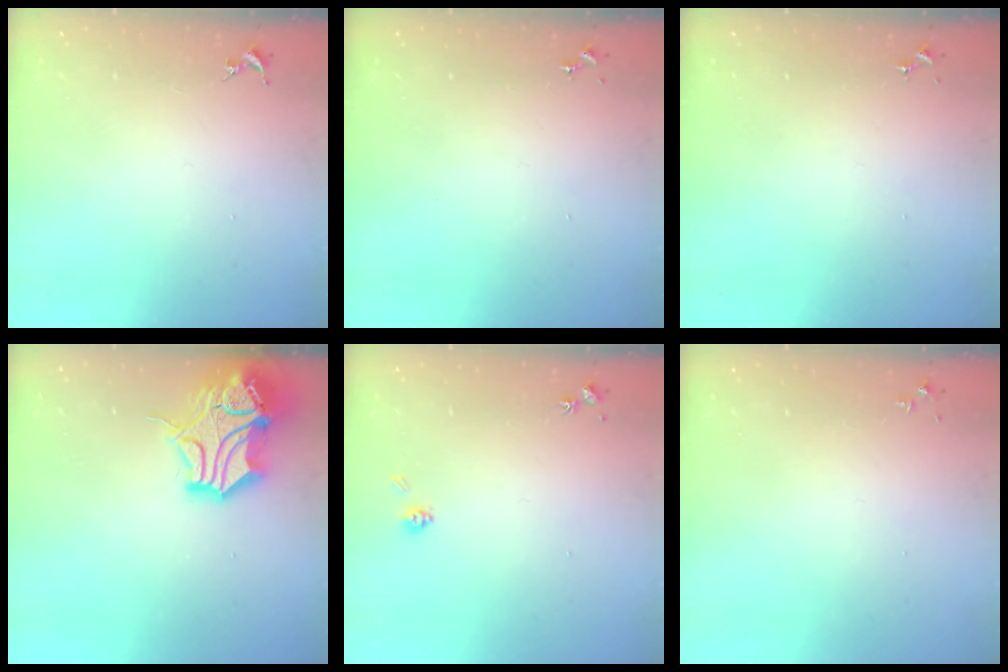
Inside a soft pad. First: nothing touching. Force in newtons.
{"total": 0.0}
{"total": 0.0}
{"total": 16.4, "press": 16.3, "slide": 2.2}
{"total": 4.6, "press": 4.4, "slide": 1.2}
{"total": 2.8, "press": 2.8, "slide": 0.4}